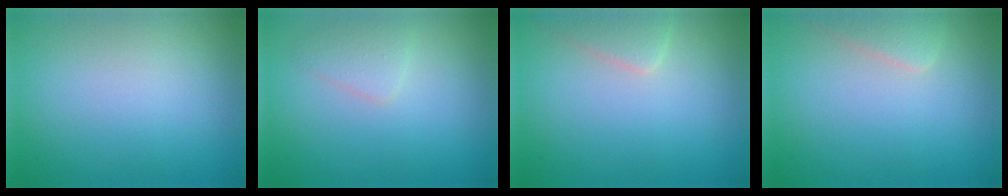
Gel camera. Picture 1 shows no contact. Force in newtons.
{"total": 1.6, "press": 1.6, "slide": 0.0}
{"total": 2.0, "press": 2.0, "slide": 0.2}
{"total": 2.0, "press": 2.0, "slide": 0.1}